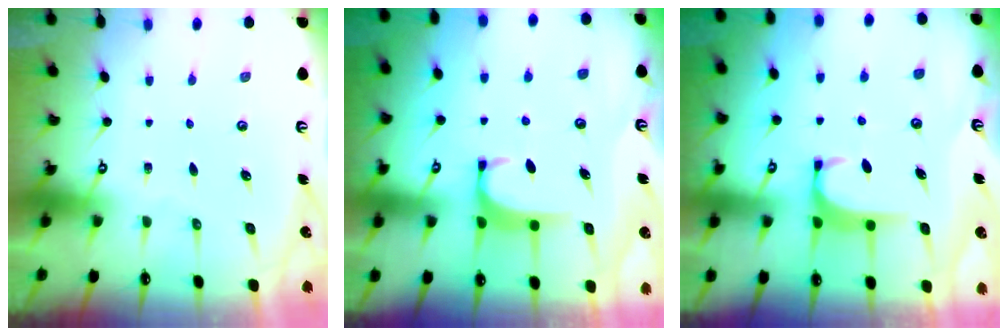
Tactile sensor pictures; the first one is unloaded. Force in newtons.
{"total": 1.7, "press": 1.6, "slide": 0.5}
{"total": 1.9, "press": 1.8, "slide": 0.5}